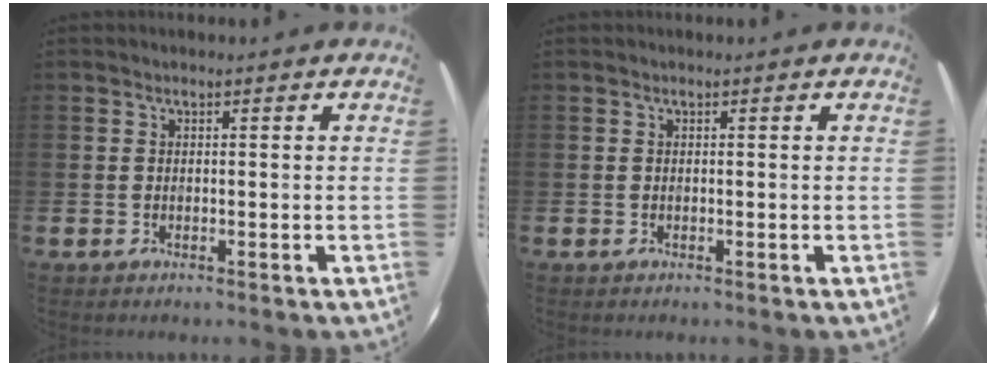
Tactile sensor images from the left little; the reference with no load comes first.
{"total": 0.0}